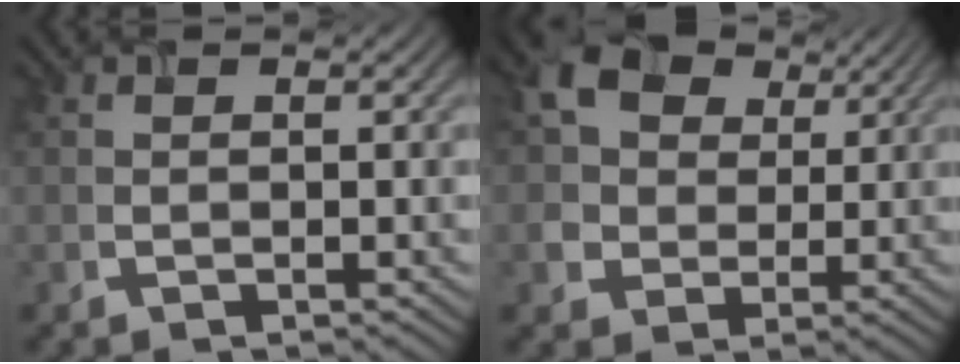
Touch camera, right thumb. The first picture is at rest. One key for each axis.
{"total": 7.9, "fx": 3.4, "fy": 6.4, "fz": 3.0, "tx": -0.092, "ty": 0.017, "tz": 0.063}